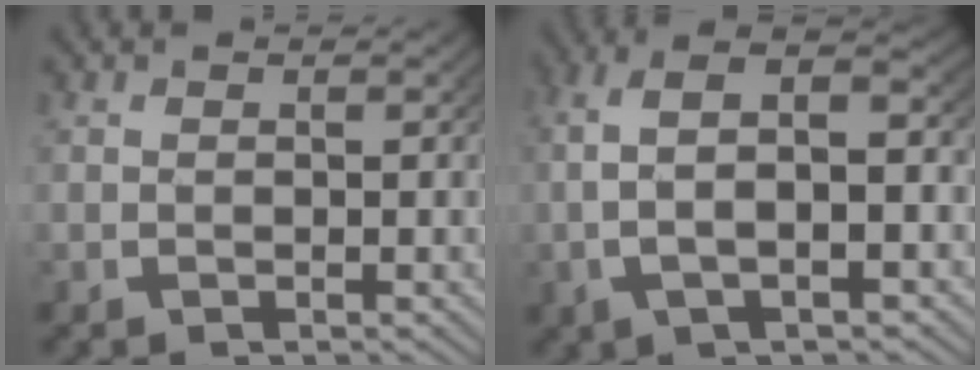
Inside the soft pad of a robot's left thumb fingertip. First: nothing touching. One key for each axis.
{"total": 8.7, "fx": 0.4, "fy": 4.7, "fz": 7.3, "tx": -0.150, "ty": -0.001, "tz": 0.002}